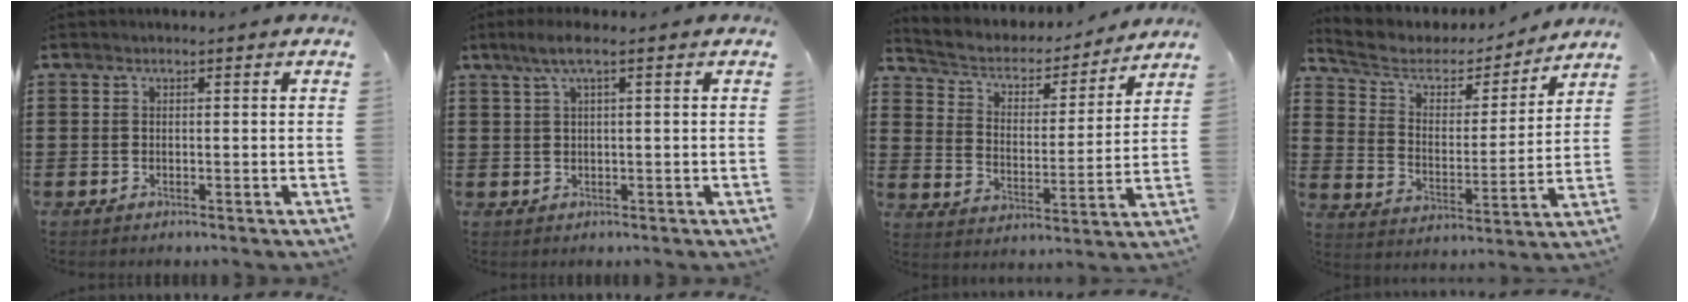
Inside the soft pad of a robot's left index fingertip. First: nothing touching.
{"total": 2.8, "force": [1.0, 0.3, 2.6], "torque": [-0.060, 0.000, 0.014]}
{"total": 4.0, "force": [3.3, 1.8, 1.1], "torque": [-0.045, -0.023, 0.047]}
{"total": 5.2, "force": [4.1, 2.7, 1.7], "torque": [-0.063, -0.020, 0.063]}